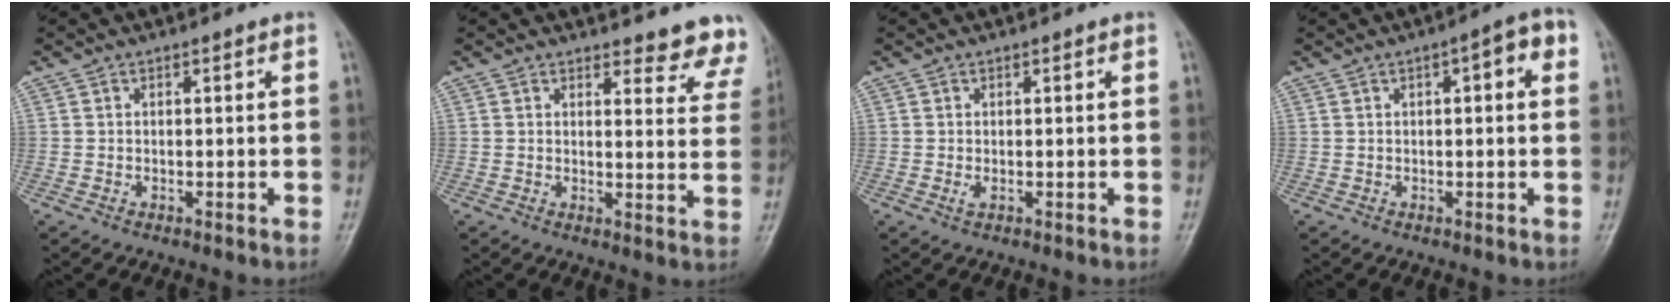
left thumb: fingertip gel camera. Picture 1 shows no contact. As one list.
[{"total": 9.3, "force": [8.7, 2.6, 1.6], "torque": [0.029, -0.059, 0.070]}, {"total": 1.5, "force": [-0.1, 0.7, 1.3], "torque": [-0.025, 0.004, 0.000]}, {"total": 5.4, "force": [1.6, 1.7, 4.9], "torque": [-0.060, 0.014, 0.014]}]